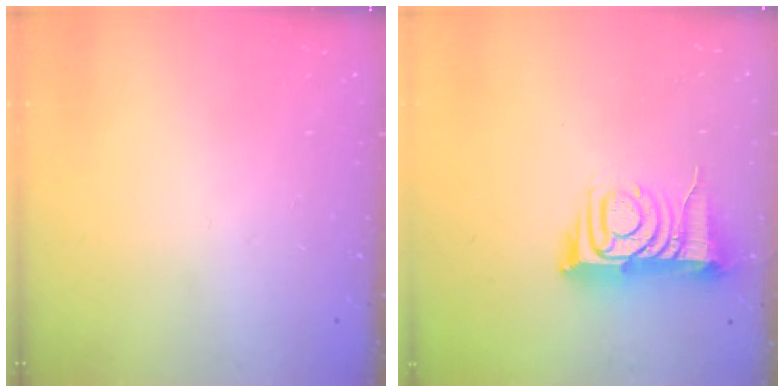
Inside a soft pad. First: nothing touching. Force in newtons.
{"total": 9.4, "press": 9.3, "slide": 1.2}